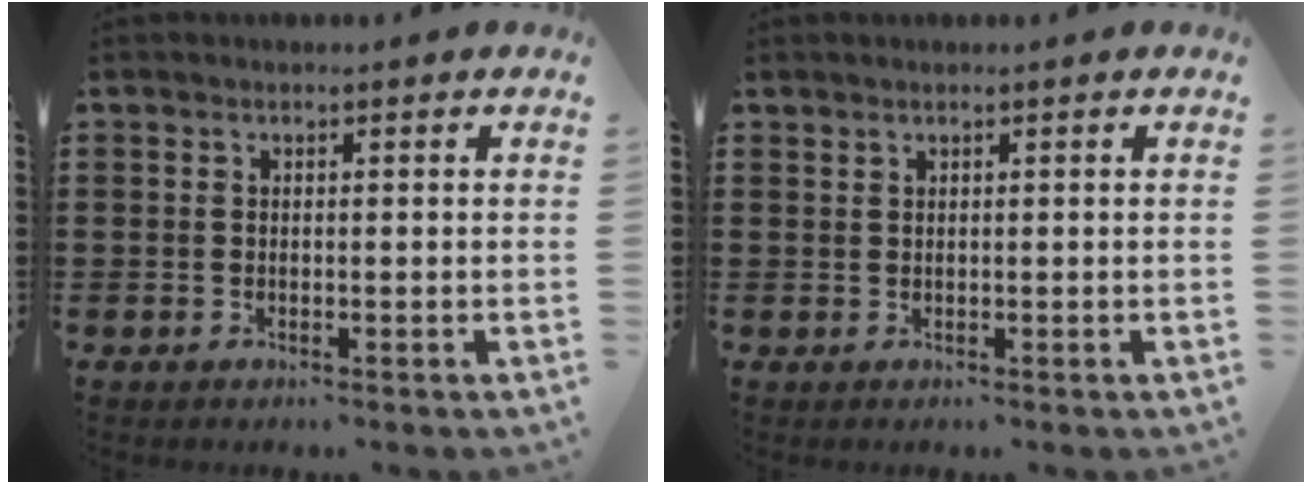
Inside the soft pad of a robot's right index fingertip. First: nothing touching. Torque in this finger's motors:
{"motor_torque": [0.21, 0.27, -0.22, -0.04]}